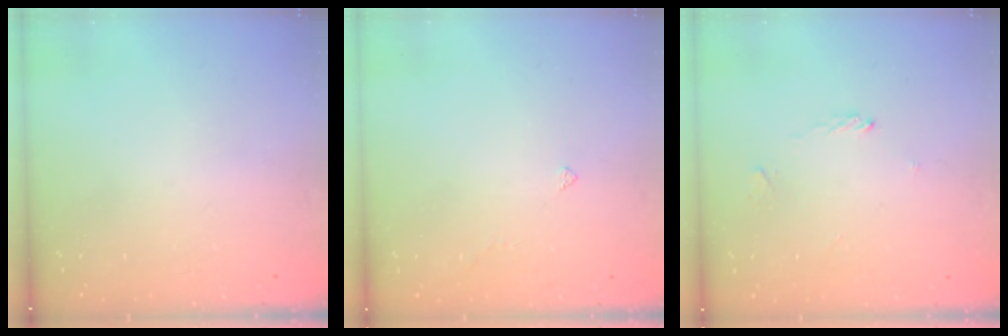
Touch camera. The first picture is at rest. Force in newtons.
{"total": 1.9, "press": 1.8, "slide": 0.4}
{"total": 1.9, "press": 1.8, "slide": 0.5}